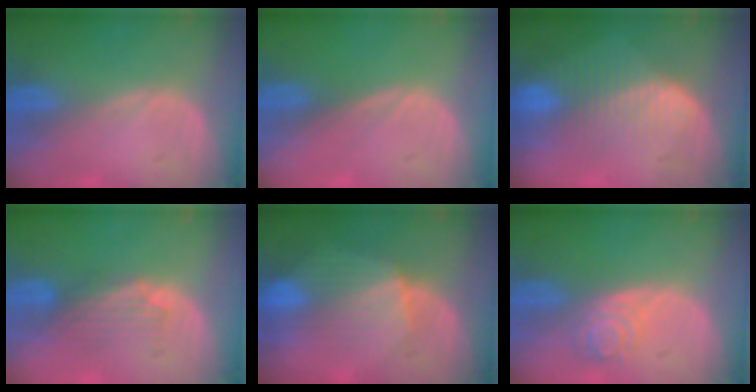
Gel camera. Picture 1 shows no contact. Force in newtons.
{"total": 0.0}
{"total": 8.5, "press": 7.2, "slide": 4.5}
{"total": 4.5, "press": 3.9, "slide": 2.2}
{"total": 8.5, "press": 8.0, "slide": 3.0}
{"total": 4.0, "press": 4.0, "slide": 0.5}